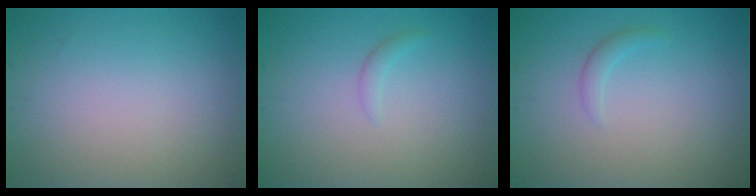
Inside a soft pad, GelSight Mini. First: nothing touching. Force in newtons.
{"total": 0.8, "press": 0.8, "slide": 0.0}
{"total": 1.0, "press": 1.0, "slide": 0.1}